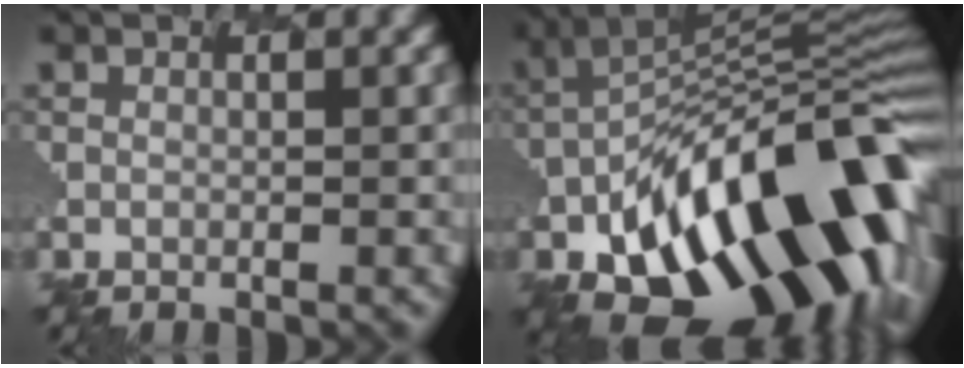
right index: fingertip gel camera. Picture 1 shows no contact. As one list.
[{"total": 16.2, "force": [-6.9, 8.2, 12.2], "torque": [-0.189, 0.008, -0.116]}]